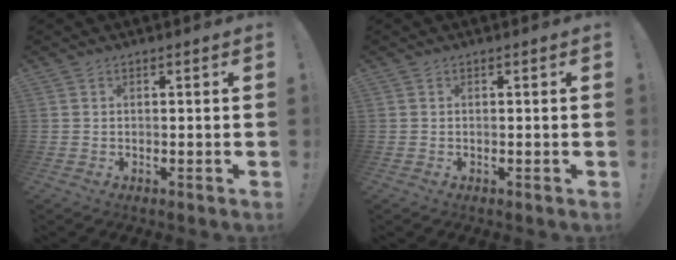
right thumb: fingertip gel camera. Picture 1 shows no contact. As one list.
[{"total": 0.0}]